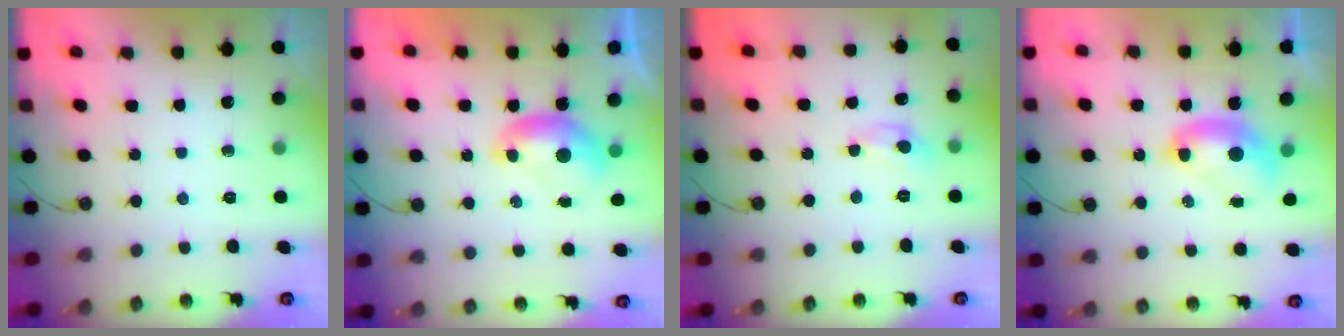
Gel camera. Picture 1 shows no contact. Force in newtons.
{"total": 0.0}
{"total": 0.9, "press": 0.8, "slide": 0.2}
{"total": 2.5, "press": 2.5, "slide": 0.1}